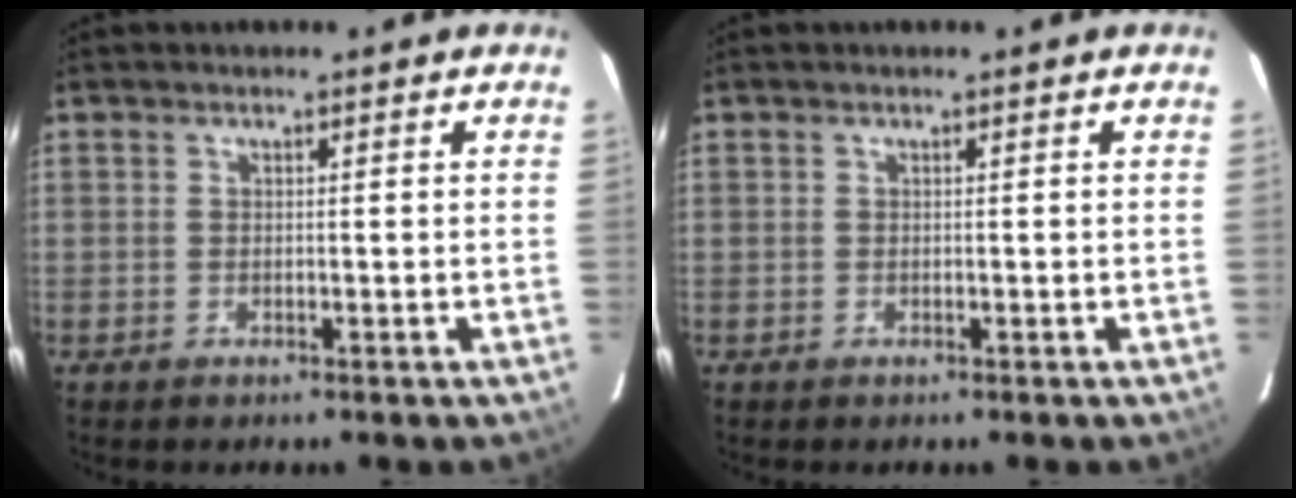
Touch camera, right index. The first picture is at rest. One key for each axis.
{"total": 0.0}